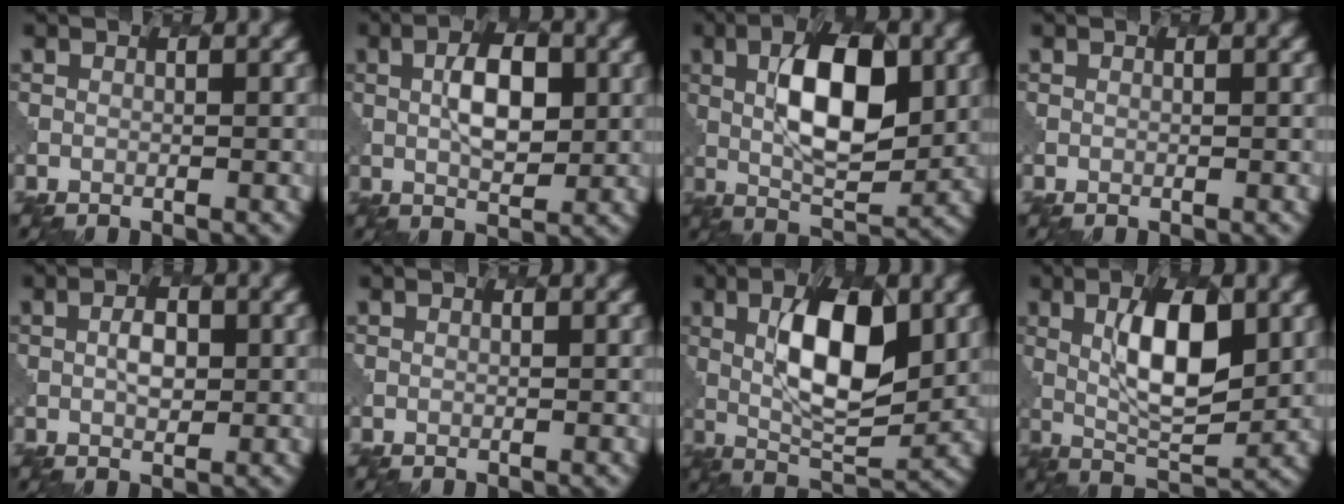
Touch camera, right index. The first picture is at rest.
{"total": 4.7, "force": [0.8, 2.3, 4.0], "torque": [-0.071, 0.003, 0.014]}
{"total": 9.0, "force": [1.5, 4.0, 7.9], "torque": [-0.124, 0.006, 0.026]}
{"total": 0.0}
{"total": 2.0, "force": [0.3, 1.2, 1.6], "torque": [-0.029, 0.002, 0.005]}
{"total": 0.0}
{"total": 8.7, "force": [1.7, 3.5, 7.8], "torque": [-0.128, 0.000, 0.031]}
{"total": 7.3, "force": [1.5, 2.8, 6.5], "torque": [-0.109, 0.000, 0.028]}